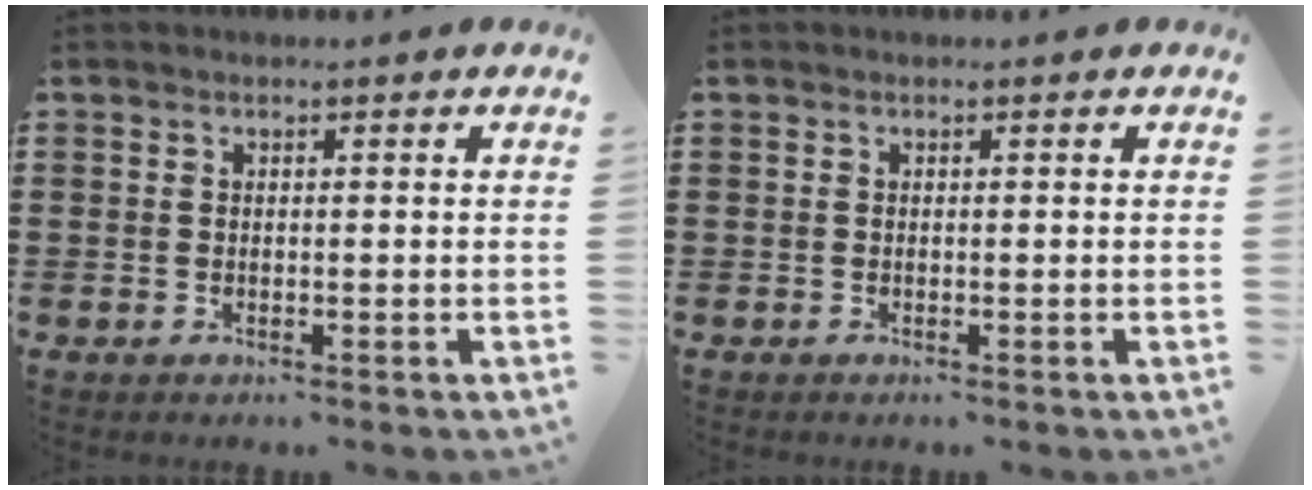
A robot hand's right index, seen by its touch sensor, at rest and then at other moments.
{"total": 0.0}